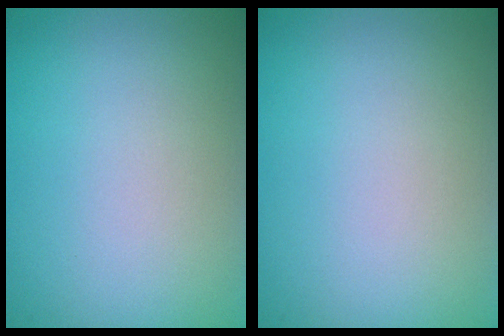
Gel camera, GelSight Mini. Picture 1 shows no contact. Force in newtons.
{"total": 0.0}